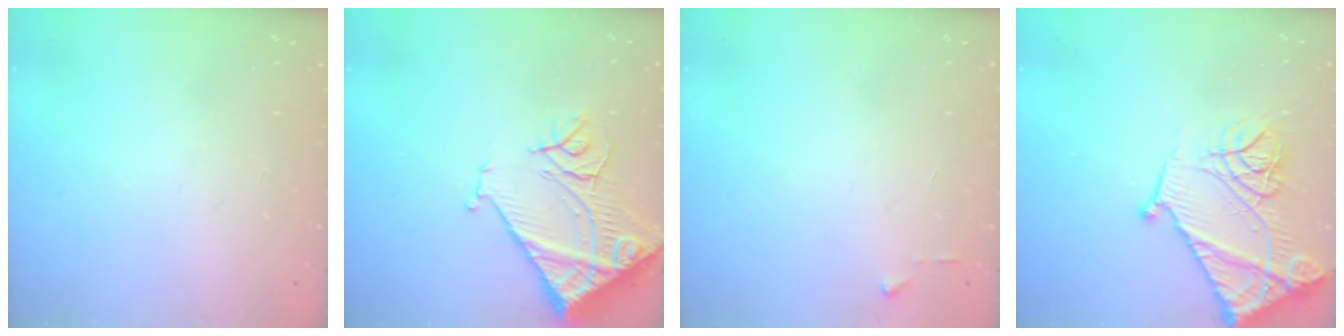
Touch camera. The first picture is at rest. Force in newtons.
{"total": 15.3, "press": 15.2, "slide": 1.8}
{"total": 3.2, "press": 3.2, "slide": 0.4}
{"total": 19.3, "press": 19.2, "slide": 2.1}